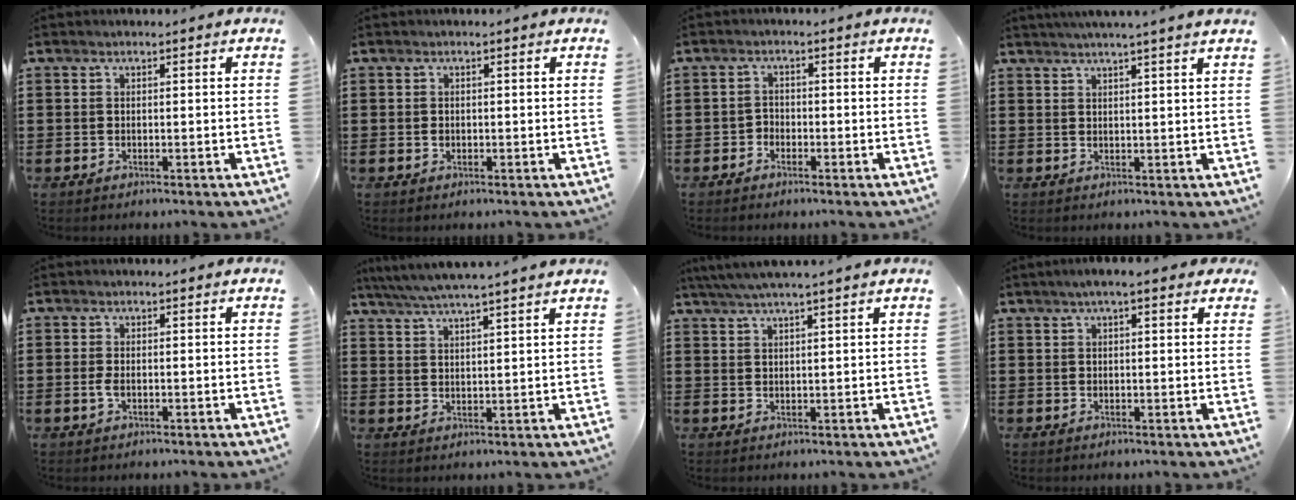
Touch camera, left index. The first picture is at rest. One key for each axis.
{"total": 0.7, "fx": -0.1, "fy": 0.6, "fz": 0.4, "tx": -0.010, "ty": 0.003, "tz": -0.002}
{"total": 1.6, "fx": -1.3, "fy": 0.9, "fz": 0.0, "tx": -0.007, "ty": 0.004, "tz": -0.031}
{"total": 2.2, "fx": 2.0, "fy": -0.8, "fz": 0.7, "tx": -0.016, "ty": -0.004, "tz": 0.036}
{"total": 1.4, "fx": -0.3, "fy": 0.7, "fz": 1.2, "tx": -0.032, "ty": -0.003, "tz": -0.009}
{"total": 4.4, "fx": 4.1, "fy": -0.7, "fz": 1.6, "tx": -0.044, "ty": -0.018, "tz": 0.072}
{"total": 3.4, "fx": 2.9, "fy": -0.4, "fz": 1.7, "tx": -0.039, "ty": -0.001, "tz": 0.053}
{"total": 3.1, "fx": 2.0, "fy": 0.5, "fz": 2.3, "tx": -0.049, "ty": 0.007, "tz": 0.035}